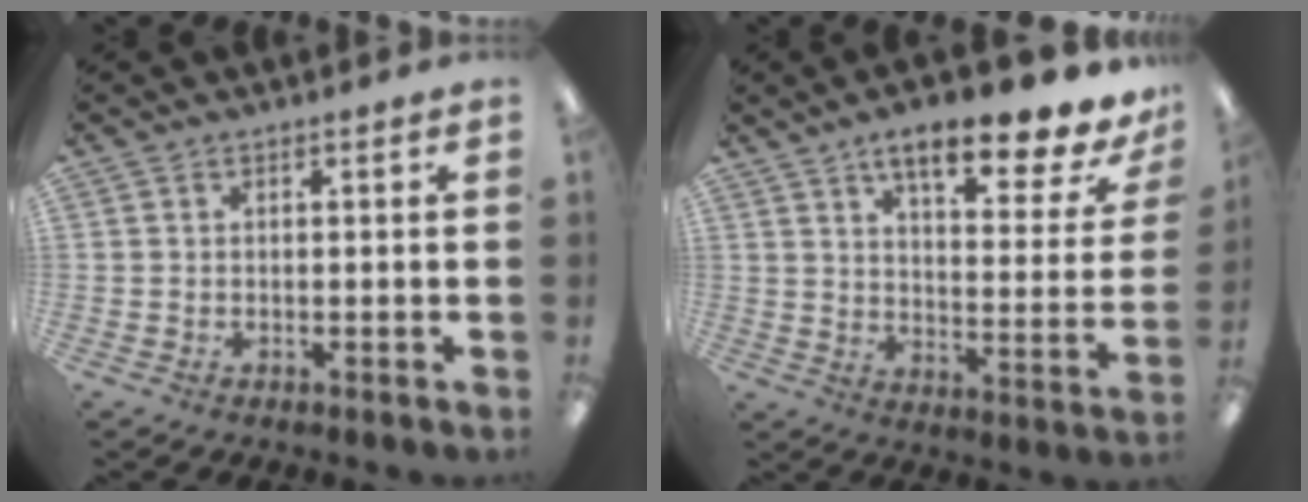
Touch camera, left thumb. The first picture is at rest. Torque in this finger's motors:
{"motor_torque": [0.47, 0.36, 1.57, -1.18, 0.03]}